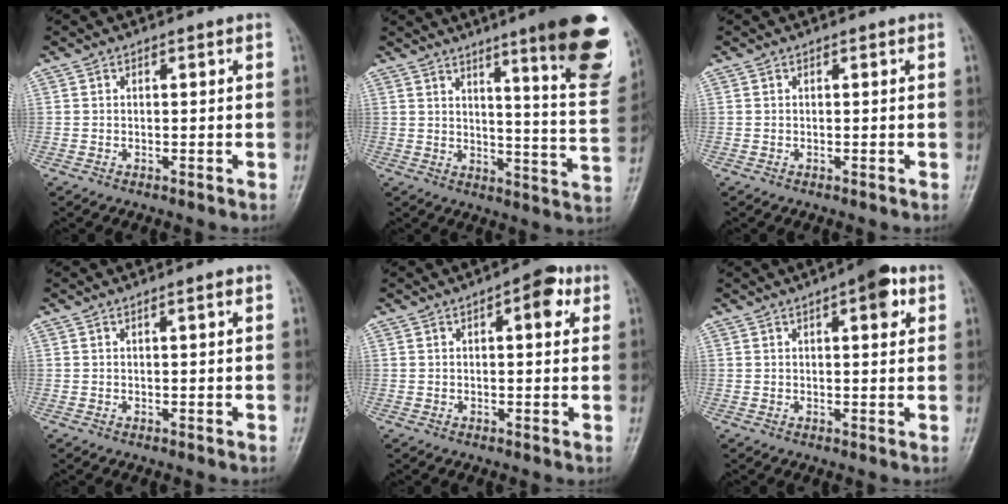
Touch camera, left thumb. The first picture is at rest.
{"total": 19.4, "force": [11.2, 2.4, 15.6], "torque": [-0.172, -0.067, 0.147]}
{"total": 0.0}
{"total": 1.0, "force": [0.5, 0.1, 0.9], "torque": [-0.015, 0.000, 0.008]}
{"total": 5.3, "force": [2.2, 2.2, 4.3], "torque": [-0.043, 0.001, 0.020]}
{"total": 6.1, "force": [2.8, 2.1, 4.9], "torque": [-0.052, -0.004, 0.031]}